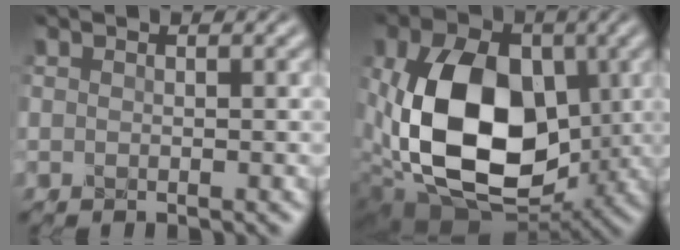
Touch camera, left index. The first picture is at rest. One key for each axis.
{"total": 14.9, "fx": -1.2, "fy": 9.7, "fz": 11.3, "tx": -0.226, "ty": -0.024, "tz": -0.026}